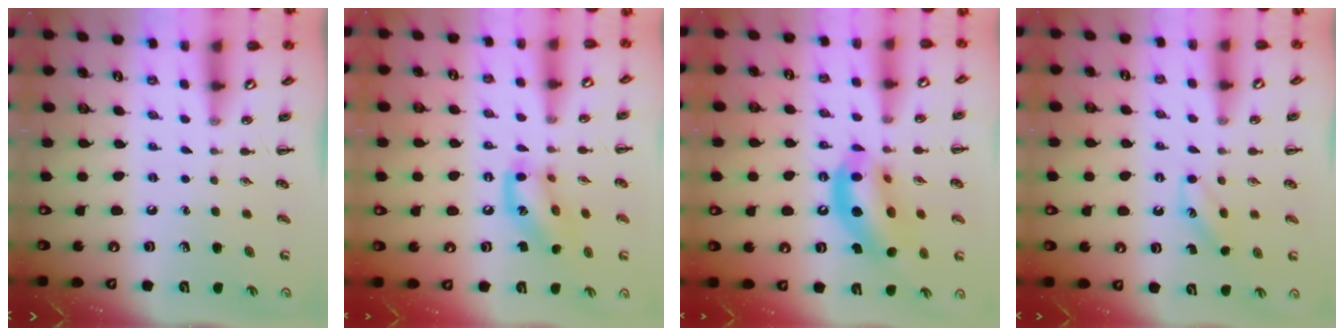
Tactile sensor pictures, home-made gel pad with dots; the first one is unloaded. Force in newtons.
{"total": 12.3, "press": 12.3, "slide": 0.8}
{"total": 16.1, "press": 15.5, "slide": 4.4}
{"total": 3.9, "press": 3.7, "slide": 0.9}